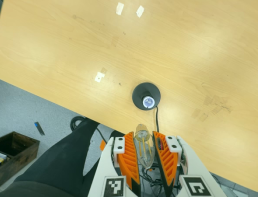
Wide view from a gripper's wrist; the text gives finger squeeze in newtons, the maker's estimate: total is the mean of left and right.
{"total": 14.0, "left": 14.9, "right": 13.0}